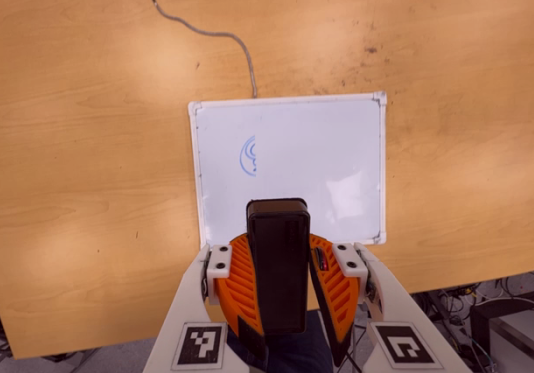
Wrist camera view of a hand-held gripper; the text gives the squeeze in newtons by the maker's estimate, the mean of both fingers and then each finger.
{"total": 10.4, "left": 9.5, "right": 11.4}